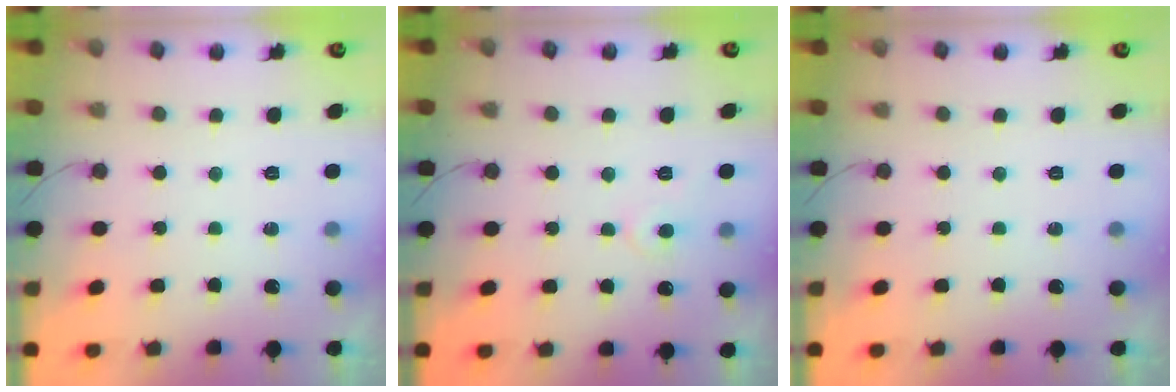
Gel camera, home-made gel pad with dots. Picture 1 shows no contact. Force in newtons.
{"total": 5.0, "press": 5.0, "slide": 0.4}
{"total": 0.0}